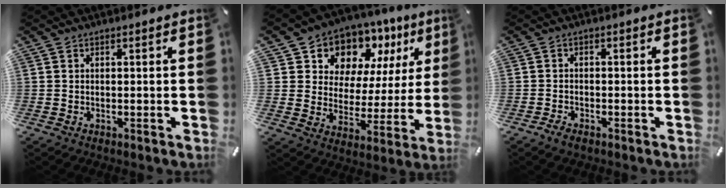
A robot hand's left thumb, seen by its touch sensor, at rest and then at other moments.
{"total": 10.2, "force": [7.4, 6.9, 0.6], "torque": [-0.015, -0.082, 0.137]}
{"total": 1.7, "force": [-1.4, 0.8, 0.6], "torque": [-0.012, 0.005, -0.028]}